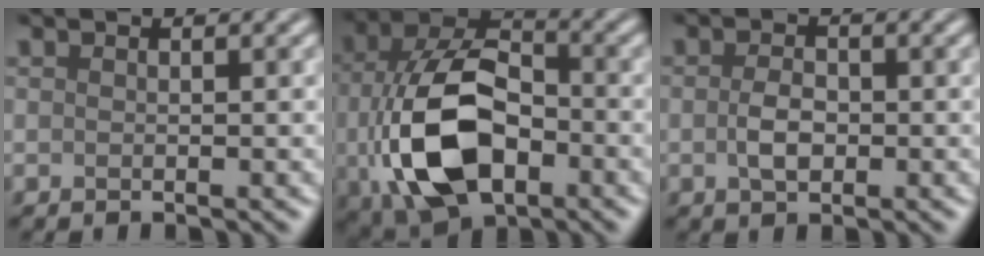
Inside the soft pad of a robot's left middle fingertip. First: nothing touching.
{"total": 11.4, "force": [-2.4, 7.1, 8.7], "torque": [-0.191, -0.013, -0.044]}
{"total": 2.1, "force": [-0.3, 1.4, 1.6], "torque": [-0.036, 0.003, -0.009]}